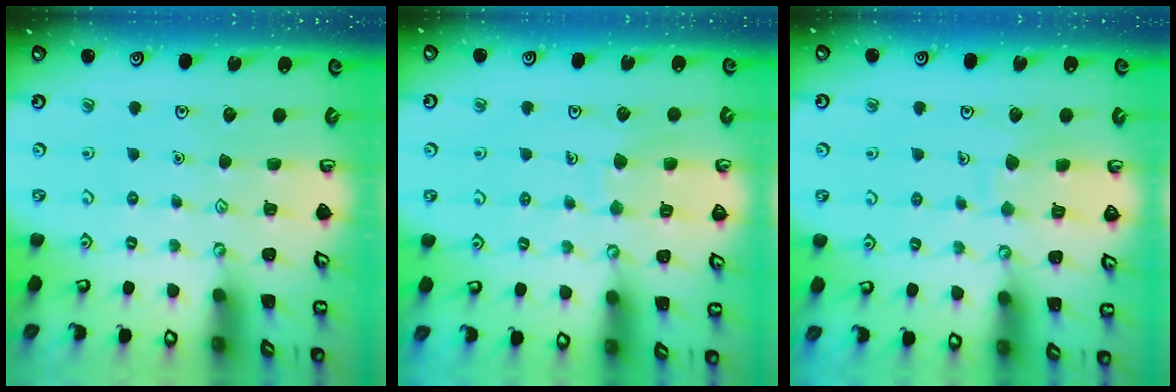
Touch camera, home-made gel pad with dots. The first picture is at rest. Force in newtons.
{"total": 6.0, "press": 6.0, "slide": 0.3}
{"total": 6.2, "press": 6.2, "slide": 0.6}